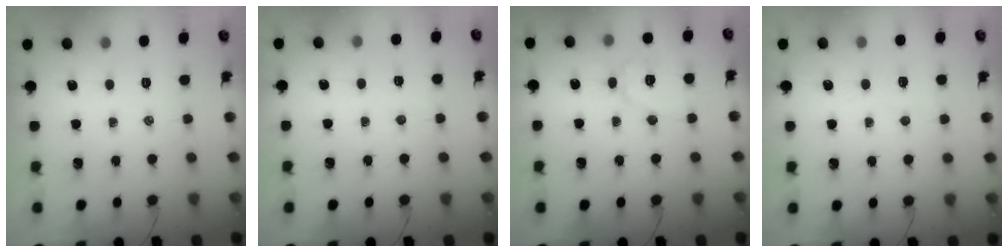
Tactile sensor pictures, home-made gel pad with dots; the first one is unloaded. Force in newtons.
{"total": 2.7, "press": 2.6, "slide": 0.8}
{"total": 7.4, "press": 7.4, "slide": 0.8}
{"total": 3.4, "press": 3.3, "slide": 0.9}